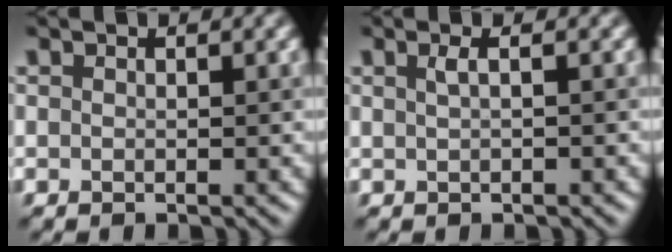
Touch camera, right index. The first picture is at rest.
{"total": 1.0, "force": [0.4, 0.4, 0.8], "torque": [-0.019, 0.005, 0.006]}